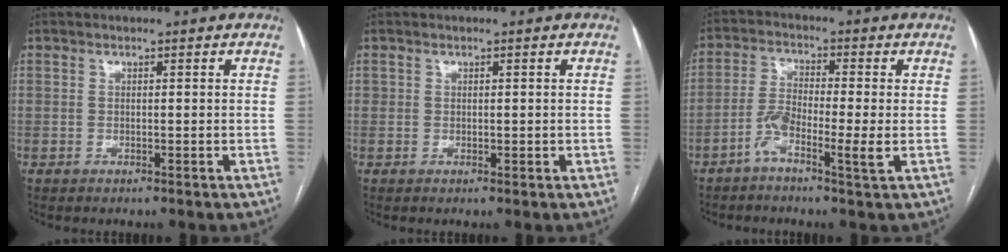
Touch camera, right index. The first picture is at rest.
{"total": 1.0, "force": [0.1, 0.9, 0.5], "torque": [-0.006, 0.001, 0.005]}
{"total": 5.9, "force": [-2.4, 0.6, 5.4], "torque": [-0.111, 0.005, -0.048]}